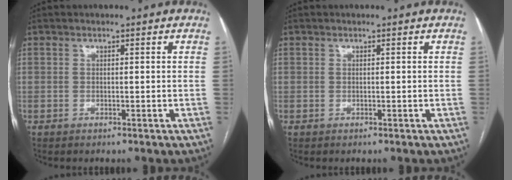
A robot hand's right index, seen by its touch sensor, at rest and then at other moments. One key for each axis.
{"total": 0.0}